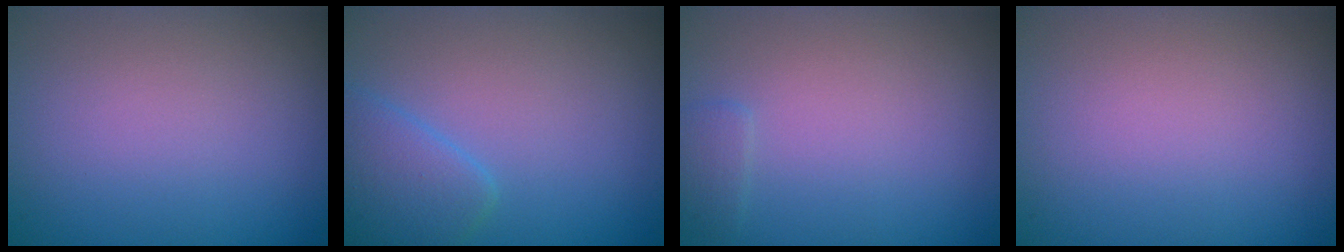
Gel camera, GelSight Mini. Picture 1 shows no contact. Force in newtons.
{"total": 2.9, "press": 2.9, "slide": 0.2}
{"total": 0.9, "press": 0.9, "slide": 0.1}
{"total": 0.0}